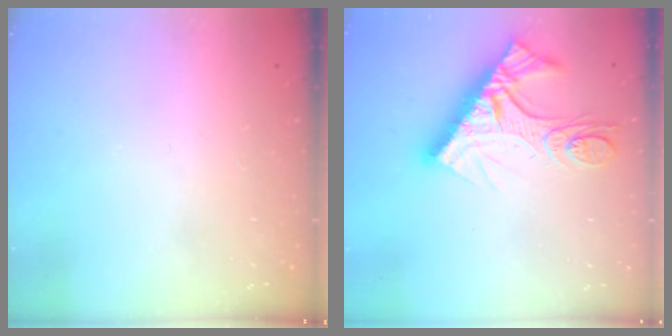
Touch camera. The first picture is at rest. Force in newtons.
{"total": 14.2, "press": 14.1, "slide": 1.5}